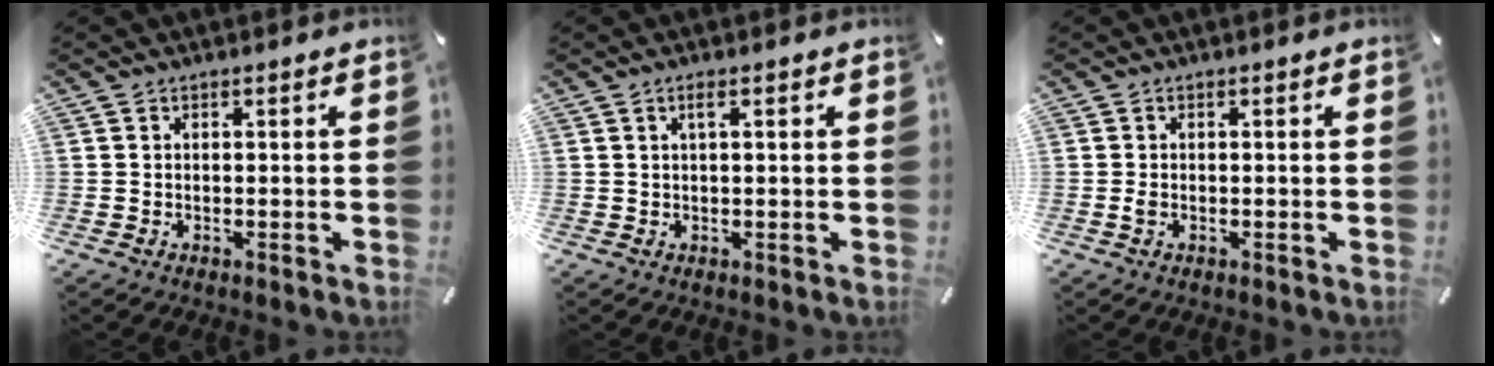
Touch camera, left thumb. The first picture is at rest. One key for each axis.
{"total": 2.3, "fx": 0.8, "fy": 0.5, "fz": 2.1, "tx": -0.042, "ty": 0.004, "tz": 0.012}
{"total": 1.1, "fx": -0.3, "fy": 0.6, "fz": 0.8, "tx": -0.024, "ty": -0.003, "tz": -0.008}